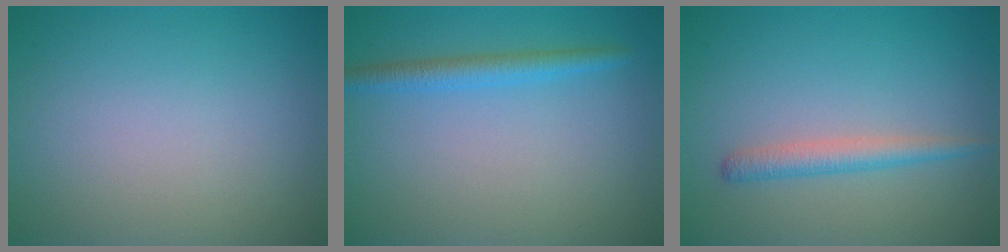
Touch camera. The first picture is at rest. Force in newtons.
{"total": 2.2, "press": 2.2, "slide": 0.2}
{"total": 2.1, "press": 2.1, "slide": 0.1}